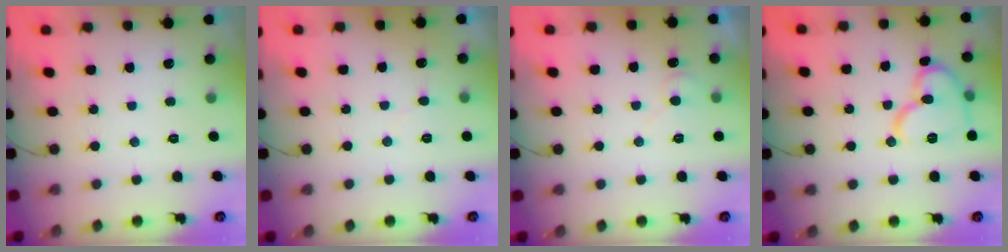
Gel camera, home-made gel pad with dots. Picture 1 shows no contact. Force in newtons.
{"total": 4.0, "press": 4.0, "slide": 0.5}
{"total": 6.0, "press": 6.0, "slide": 0.6}
{"total": 12.8, "press": 12.8, "slide": 0.6}